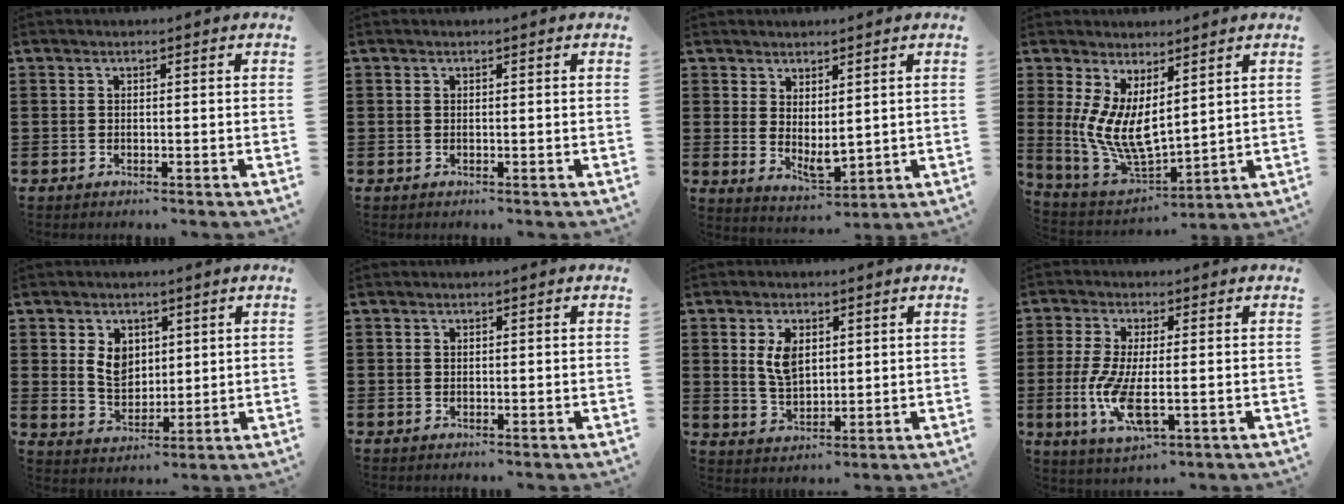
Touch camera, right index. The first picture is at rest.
{"total": 0.0}
{"total": 3.0, "force": [1.8, 1.5, 1.9], "torque": [-0.042, -0.009, 0.037]}
{"total": 7.4, "force": [1.7, 3.3, 6.4], "torque": [-0.156, -0.025, 0.029]}
{"total": 5.5, "force": [1.7, 4.2, 3.0], "torque": [-0.066, 0.010, 0.029]}
{"total": 0.5, "force": [0.3, 0.4, 0.1], "torque": [-0.004, 0.002, 0.006]}
{"total": 5.3, "force": [1.7, 3.2, 3.9], "torque": [-0.086, 0.010, 0.030]}
{"total": 8.2, "force": [-1.5, 2.5, 7.7], "torque": [-0.172, -0.020, -0.029]}